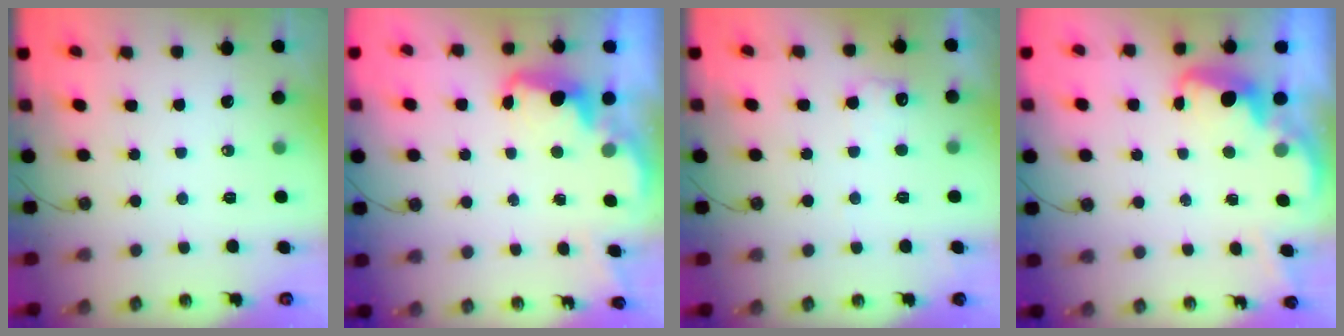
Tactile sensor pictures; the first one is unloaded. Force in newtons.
{"total": 2.5, "press": 2.5, "slide": 0.5}
{"total": 6.7, "press": 6.6, "slide": 0.8}
{"total": 2.8, "press": 2.7, "slide": 0.8}